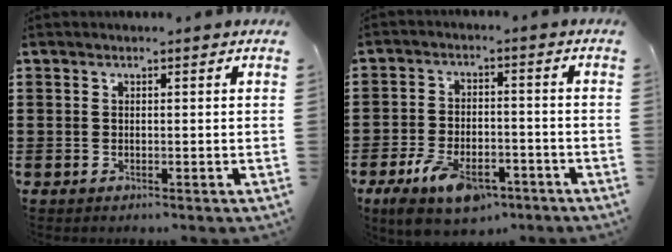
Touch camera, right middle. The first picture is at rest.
{"total": 7.7, "force": [-5.3, 3.1, 4.6], "torque": [-0.092, 0.005, -0.097]}